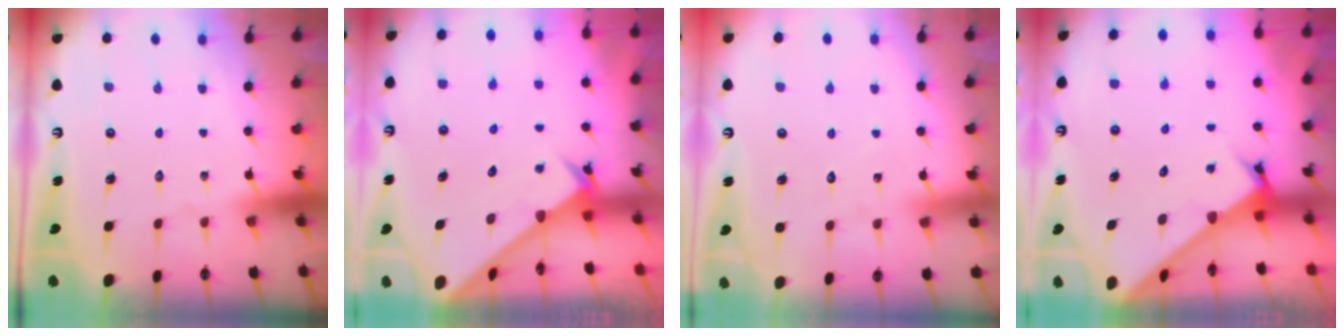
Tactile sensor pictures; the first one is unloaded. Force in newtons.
{"total": 2.4, "press": 2.4, "slide": 0.2}
{"total": 4.1, "press": 4.1, "slide": 0.5}
{"total": 2.9, "press": 2.9, "slide": 0.2}